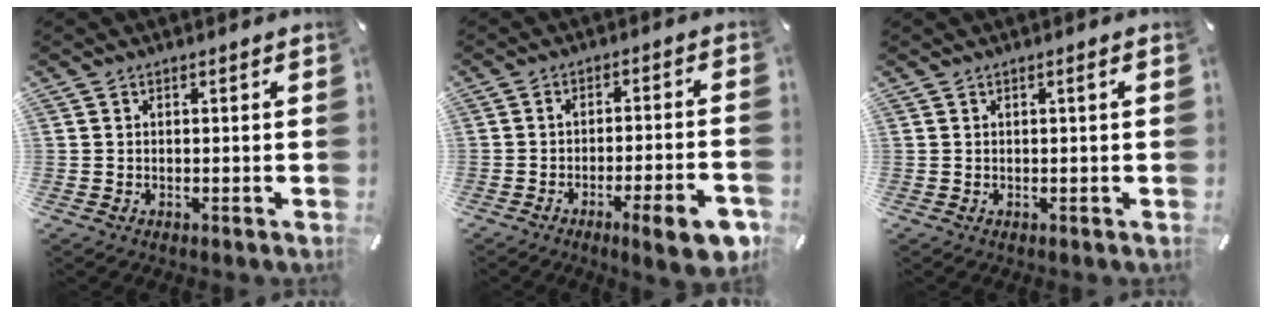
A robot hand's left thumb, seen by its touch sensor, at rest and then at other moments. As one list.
[{"total": 10.3, "force": [-5.1, 1.3, 8.9], "torque": [-0.136, 0.010, -0.080]}, {"total": 1.1, "force": [0.2, 0.0, 1.1], "torque": [-0.020, 0.001, 0.003]}]